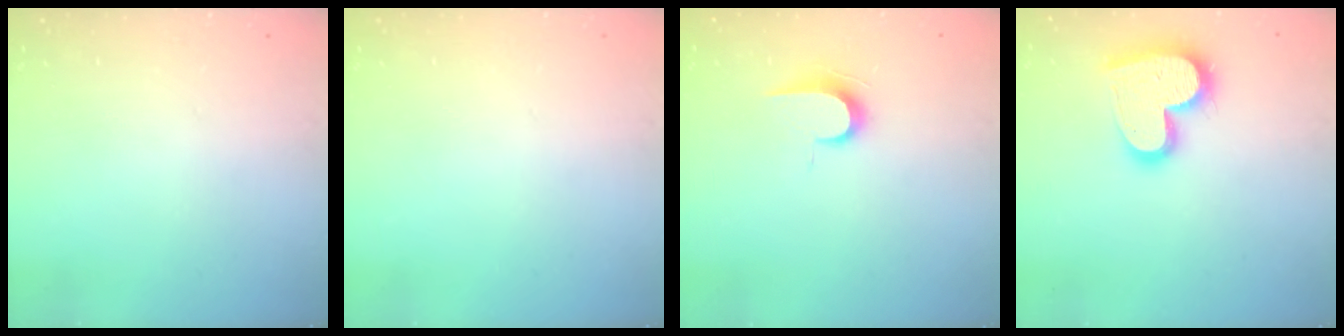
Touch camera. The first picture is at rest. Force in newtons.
{"total": 0.0}
{"total": 7.2, "press": 7.1, "slide": 0.7}
{"total": 17.9, "press": 17.9, "slide": 1.4}